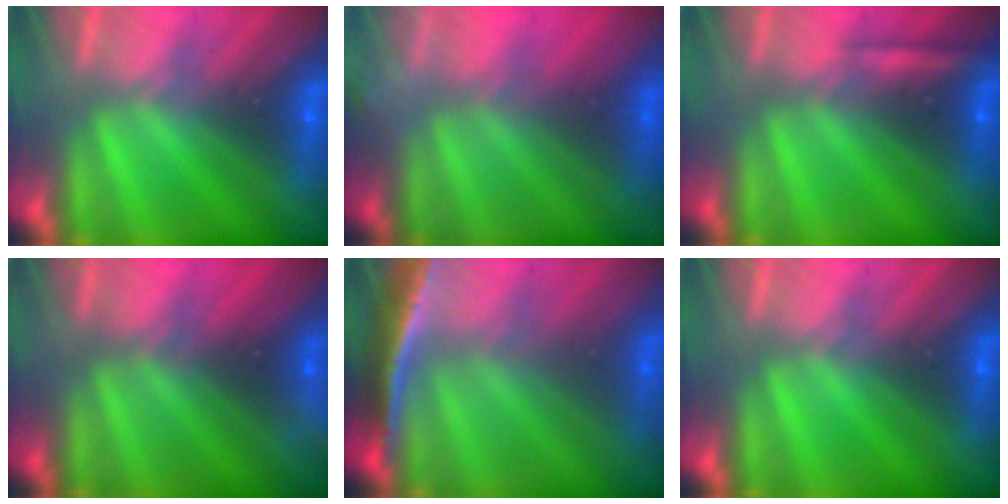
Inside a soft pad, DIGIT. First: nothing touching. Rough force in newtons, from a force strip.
{"total": 8.3}
{"total": 2.2}
{"total": 2.4}
{"total": 1.0}
{"total": 0.0}